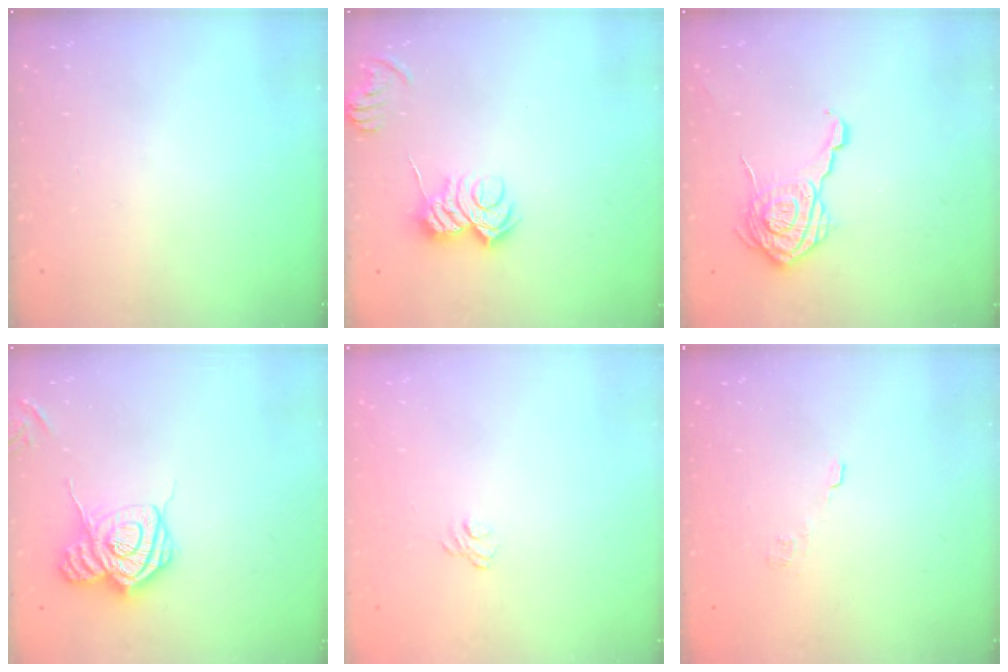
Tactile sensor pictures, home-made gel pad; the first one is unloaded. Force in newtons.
{"total": 8.3, "press": 8.2, "slide": 0.8}
{"total": 18.1, "press": 18.1, "slide": 0.8}
{"total": 14.1, "press": 14.0, "slide": 1.3}
{"total": 3.7, "press": 3.5, "slide": 1.2}
{"total": 6.5, "press": 6.4, "slide": 1.1}